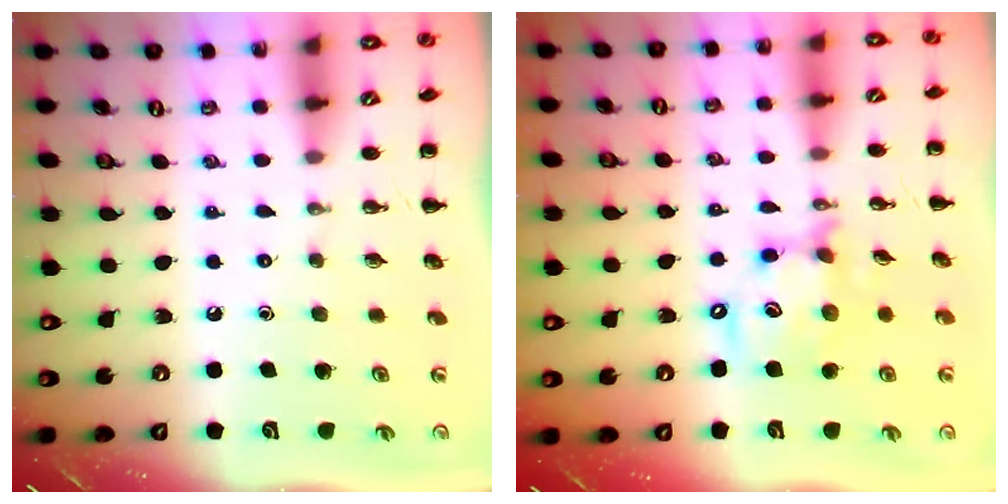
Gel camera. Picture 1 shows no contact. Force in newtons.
{"total": 14.0, "press": 13.6, "slide": 3.4}